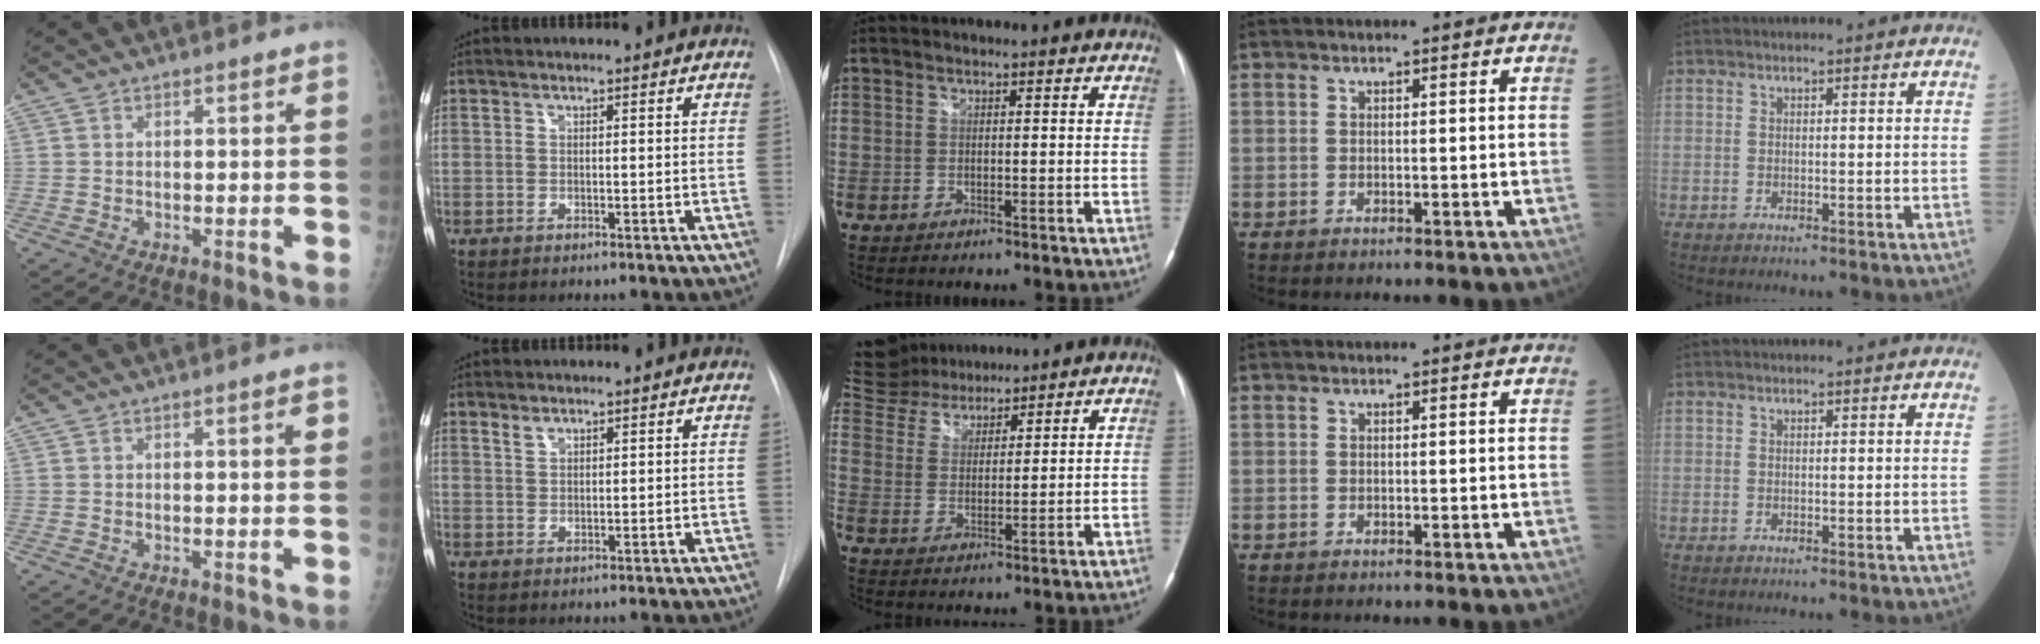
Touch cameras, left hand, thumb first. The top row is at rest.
{"thumb": {"total": 1.2, "force": [0.4, 0.2, 1.1], "torque": [-0.017, 0.001, 0.005]}, "index": {"total": 1.2, "force": [1.1, 0.5, 0.4], "torque": [-0.008, 0.002, 0.022]}, "middle": {"total": 12.7, "force": [11.5, 4.5, 2.7], "torque": [-0.078, 0.037, 0.214]}}